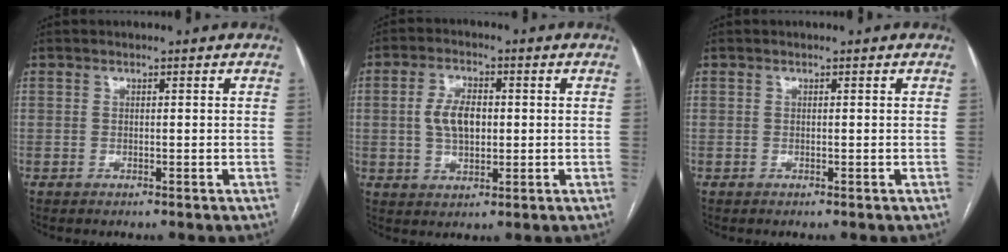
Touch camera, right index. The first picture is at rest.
{"total": 6.2, "force": [0.4, 3.4, 5.2], "torque": [-0.105, 0.012, 0.010]}
{"total": 0.0}